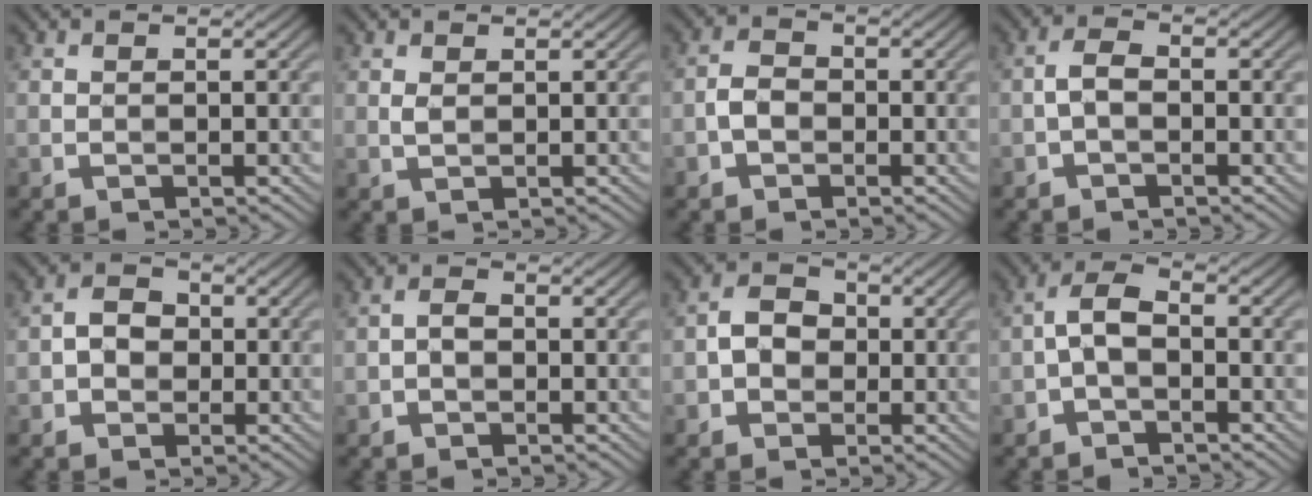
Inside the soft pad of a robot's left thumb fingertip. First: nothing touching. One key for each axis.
{"total": 1.5, "fx": 0.6, "fy": 1.0, "fz": 0.8, "tx": -0.021, "ty": 0.001, "tz": 0.013}
{"total": 2.6, "fx": -1.0, "fy": 2.0, "fz": 1.4, "tx": -0.027, "ty": 0.003, "tz": -0.027}
{"total": 2.2, "fx": -0.7, "fy": 1.2, "fz": 1.7, "tx": -0.037, "ty": 0.007, "tz": -0.020}
{"total": 3.0, "fx": -0.5, "fy": 2.5, "fz": 1.6, "tx": -0.026, "ty": 0.002, "tz": -0.020}
{"total": 1.7, "fx": -0.5, "fy": 1.1, "fz": 1.1, "tx": -0.022, "ty": 0.004, "tz": -0.014}
{"total": 3.7, "fx": -0.6, "fy": 3.0, "fz": 2.0, "tx": -0.034, "ty": 0.004, "tz": -0.019}
{"total": 3.6, "fx": -1.2, "fy": 1.9, "fz": 2.9, "tx": -0.060, "ty": 0.013, "tz": -0.032}